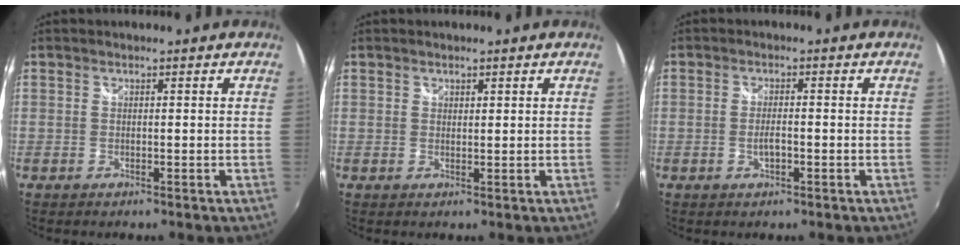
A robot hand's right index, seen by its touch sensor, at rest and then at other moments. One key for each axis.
{"total": 0.8, "fx": 0.6, "fy": 0.5, "fz": 0.1, "tx": 0.000, "ty": 0.001, "tz": 0.010}
{"total": 2.5, "fx": -0.8, "fy": 0.9, "fz": 2.2, "tx": -0.042, "ty": -0.001, "tz": -0.015}